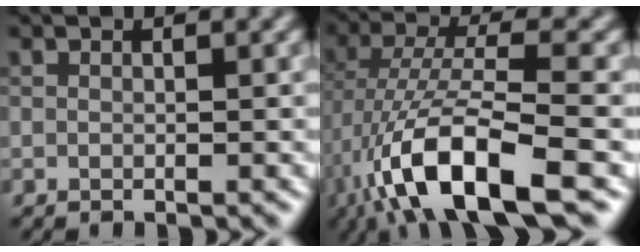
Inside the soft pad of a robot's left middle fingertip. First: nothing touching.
{"total": 10.3, "force": [-4.8, 3.0, 8.6], "torque": [-0.166, 0.004, -0.092]}